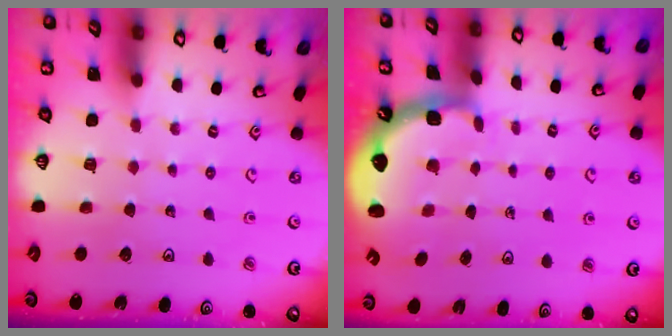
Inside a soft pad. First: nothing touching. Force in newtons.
{"total": 2.6, "press": 1.3, "slide": 2.2}